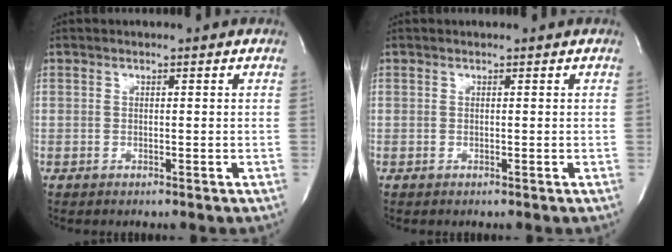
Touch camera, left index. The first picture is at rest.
{"total": 0.0}